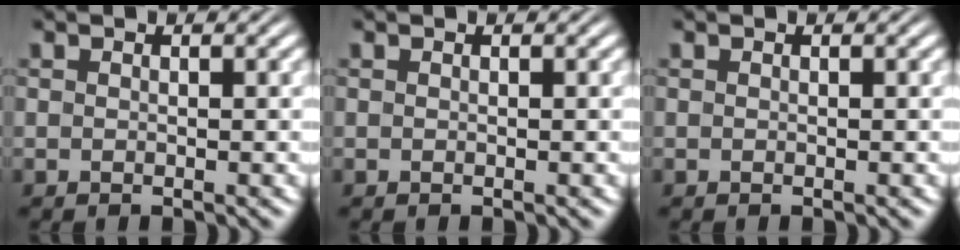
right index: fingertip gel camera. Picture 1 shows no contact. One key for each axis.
{"total": 0.0}
{"total": 0.0}